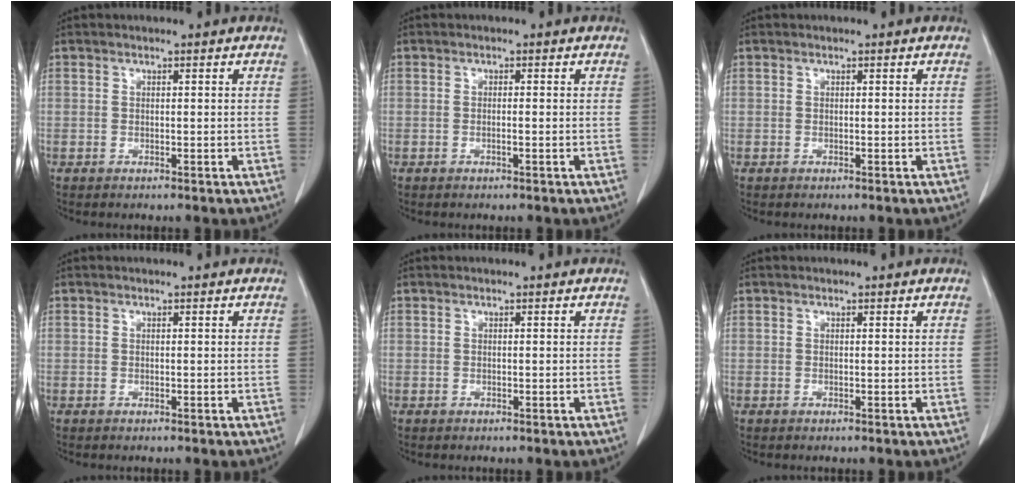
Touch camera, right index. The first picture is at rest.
{"total": 0.6, "force": [-0.1, 0.0, 0.6], "torque": [-0.010, 0.003, 0.002]}
{"total": 0.0}
{"total": 0.0}
{"total": 0.0}
{"total": 0.0}